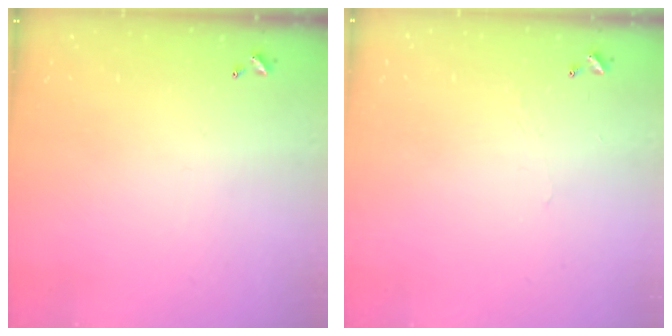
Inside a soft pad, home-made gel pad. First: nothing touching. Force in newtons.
{"total": 0.9, "press": 0.7, "slide": 0.4}